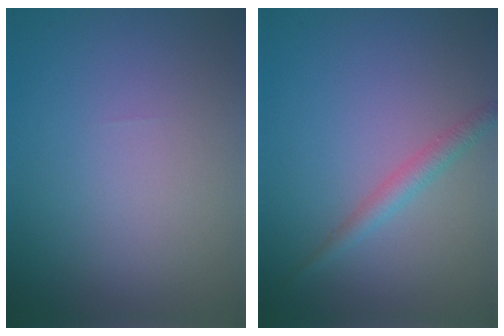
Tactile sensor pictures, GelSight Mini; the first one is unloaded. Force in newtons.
{"total": 1.7, "press": 1.7, "slide": 0.1}